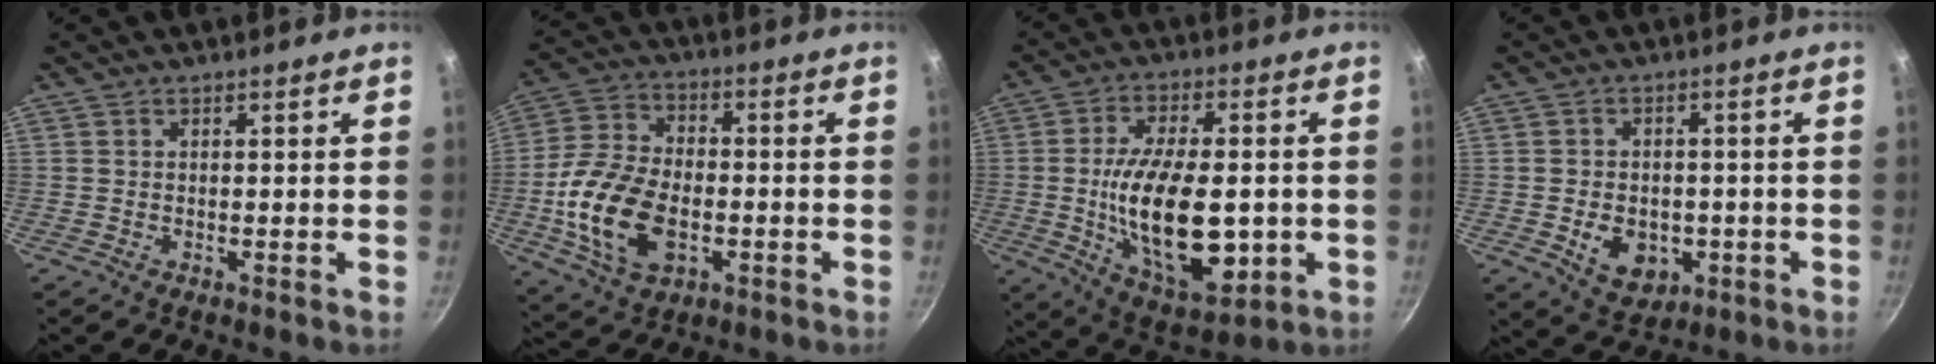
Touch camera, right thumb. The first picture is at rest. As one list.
[{"total": 16.7, "force": [-3.7, 10.5, 12.5], "torque": [-0.233, 0.019, -0.068]}, {"total": 19.8, "force": [-2.0, 9.4, 17.3], "torque": [-0.273, -0.006, -0.022]}, {"total": 9.0, "force": [-2.3, 6.7, 5.5], "torque": [-0.060, 0.003, -0.023]}]